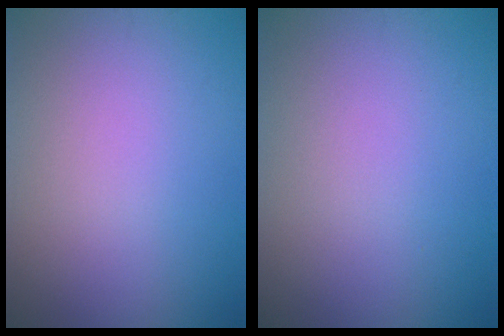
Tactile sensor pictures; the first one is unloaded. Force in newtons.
{"total": 0.0}